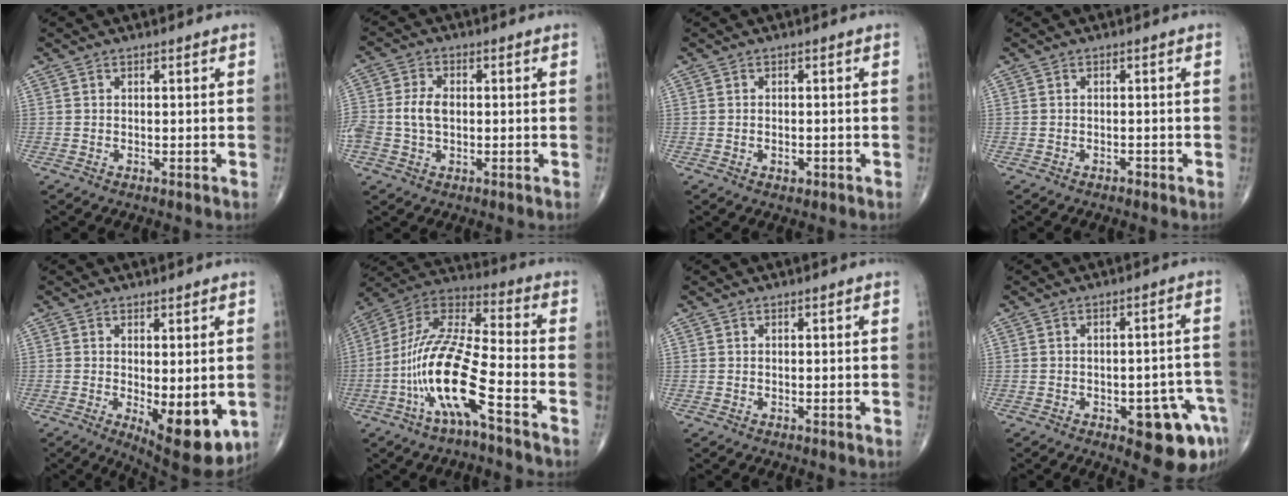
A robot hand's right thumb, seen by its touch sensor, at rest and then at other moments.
{"total": 6.1, "force": [-0.3, 4.1, 4.5], "torque": [-0.101, 0.012, -0.004]}
{"total": 1.4, "force": [-0.6, 0.8, 1.0], "torque": [-0.016, 0.003, -0.007]}
{"total": 0.7, "force": [-0.5, 0.3, 0.3], "torque": [-0.004, 0.001, -0.011]}
{"total": 11.2, "force": [-2.3, 4.2, 10.1], "torque": [-0.125, -0.025, -0.018]}
{"total": 16.7, "force": [-7.2, 3.7, 14.6], "torque": [-0.308, 0.051, -0.141]}
{"total": 0.0}
{"total": 11.6, "force": [-5.3, 4.6, 9.3], "torque": [-0.083, 0.032, -0.056]}